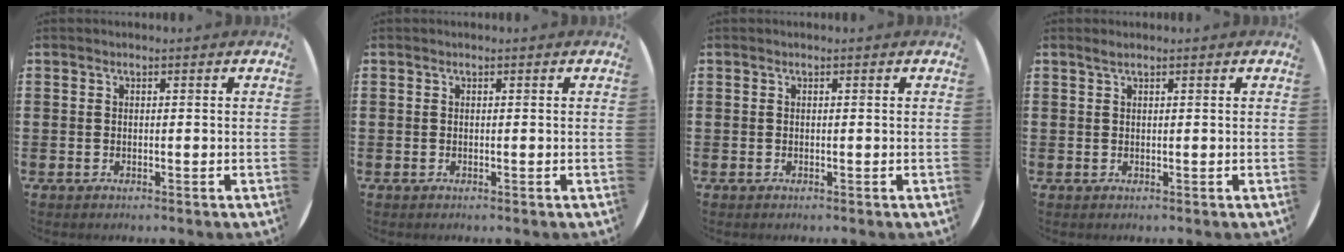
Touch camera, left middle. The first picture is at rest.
{"total": 0.0}
{"total": 0.0}
{"total": 0.8, "force": [0.6, 0.0, 0.5], "torque": [-0.010, 0.002, 0.011]}